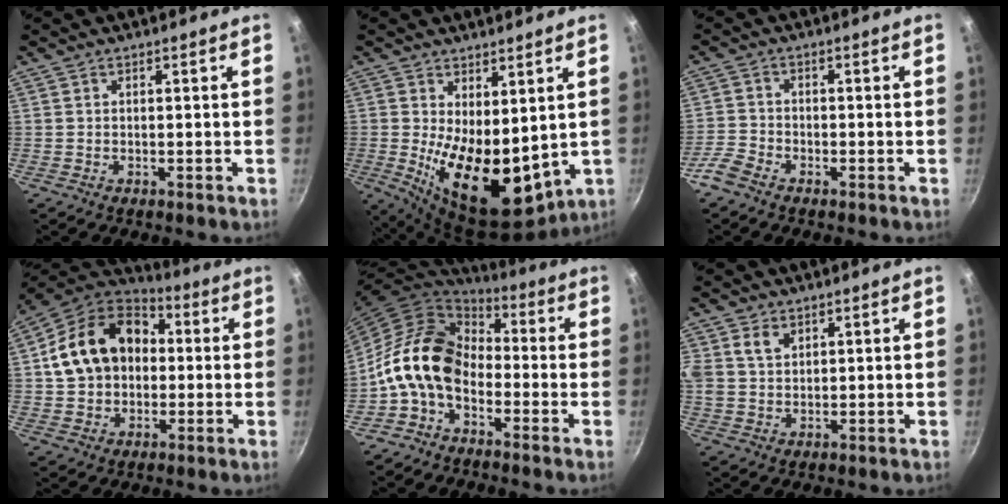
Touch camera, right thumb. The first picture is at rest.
{"total": 16.0, "force": [0.9, 8.4, 13.6], "torque": [-0.193, -0.041, 0.037]}
{"total": 4.4, "force": [-3.2, 2.4, 1.9], "torque": [-0.042, 0.025, -0.073]}
{"total": 18.6, "force": [2.1, 14.2, 11.8], "torque": [-0.188, 0.040, 0.027]}
{"total": 14.7, "force": [-3.5, 10.3, 9.9], "torque": [-0.154, 0.052, -0.093]}
{"total": 5.7, "force": [2.4, 4.1, 3.1], "torque": [-0.054, 0.002, 0.046]}